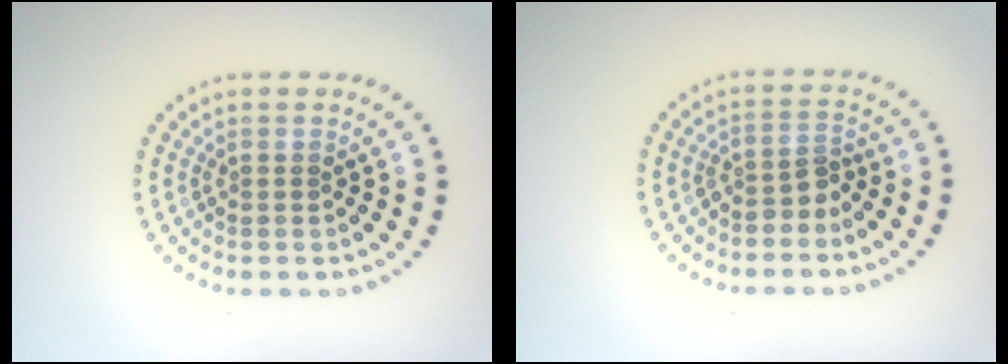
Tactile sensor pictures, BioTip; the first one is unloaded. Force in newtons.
{"total": 2.1, "press": 1.5, "slide": 1.4}